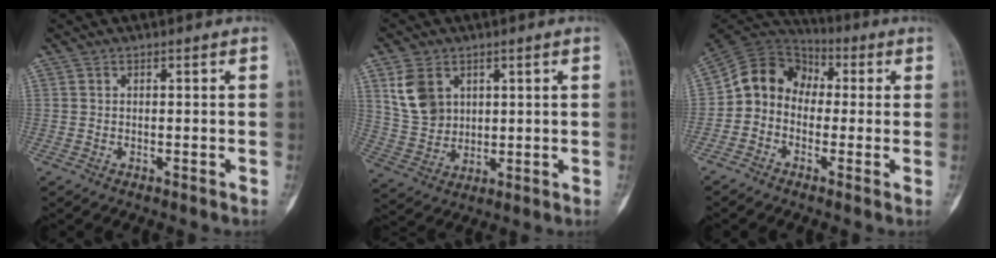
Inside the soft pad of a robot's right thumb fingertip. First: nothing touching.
{"total": 9.1, "force": [3.8, 6.7, 4.8], "torque": [-0.074, -0.012, 0.088]}
{"total": 10.8, "force": [-0.4, 9.2, 5.6], "torque": [-0.076, 0.044, -0.027]}